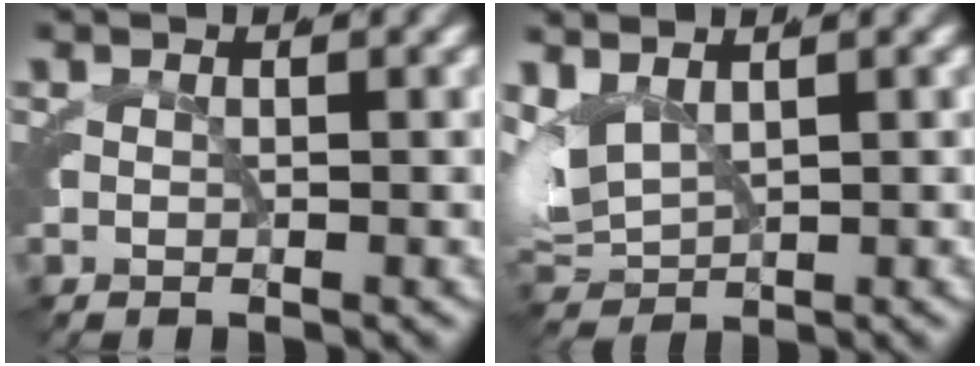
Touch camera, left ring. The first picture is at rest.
{"total": 6.2, "force": [1.0, 4.9, 3.7], "torque": [-0.115, -0.019, 0.025]}